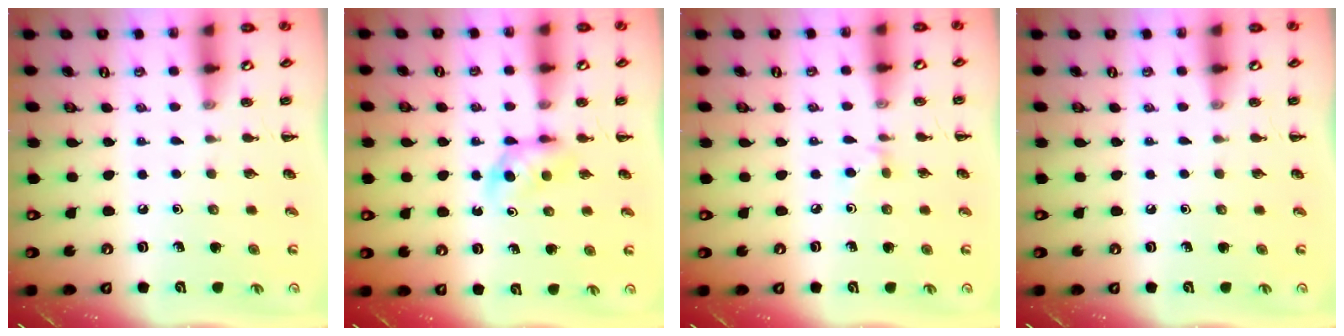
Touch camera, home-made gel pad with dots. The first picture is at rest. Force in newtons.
{"total": 3.6, "press": 3.2, "slide": 1.6}
{"total": 2.9, "press": 2.7, "slide": 1.2}
{"total": 0.0}